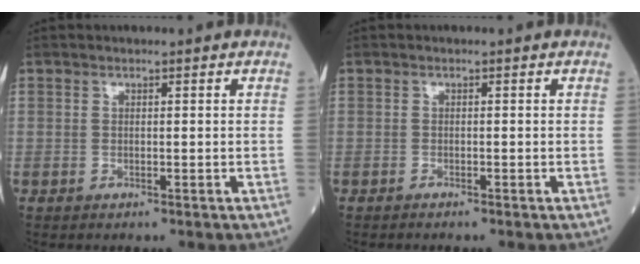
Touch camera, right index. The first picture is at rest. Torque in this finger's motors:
{"motor_torque": [0.03, -0.10, 0.06, 0.01]}